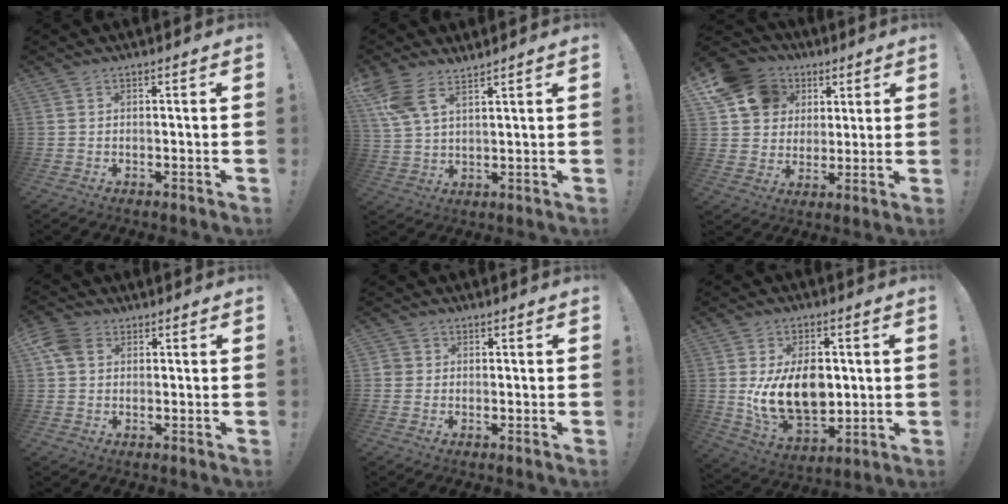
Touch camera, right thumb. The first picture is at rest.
{"total": 8.9, "force": [6.3, 3.6, 5.2], "torque": [-0.111, -0.017, 0.125]}
{"total": 14.8, "force": [6.4, 12.1, 5.7], "torque": [-0.092, -0.022, 0.135]}
{"total": 6.5, "force": [2.3, 4.9, 3.6], "torque": [-0.069, 0.008, 0.048]}
{"total": 2.4, "force": [0.1, 2.4, 0.5], "torque": [-0.012, 0.006, 0.002]}
{"total": 17.4, "force": [0.7, 12.4, 12.1], "torque": [-0.207, -0.021, 0.016]}